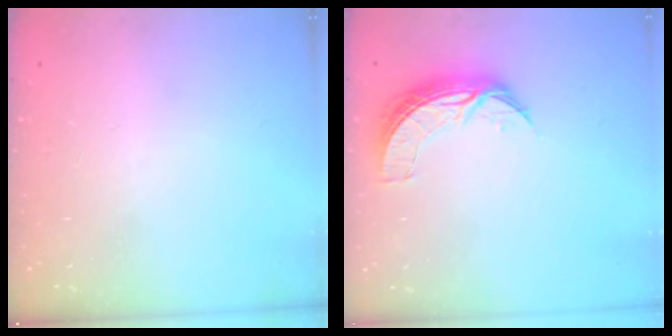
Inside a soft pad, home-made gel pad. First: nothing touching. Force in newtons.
{"total": 7.7, "press": 7.7, "slide": 0.7}